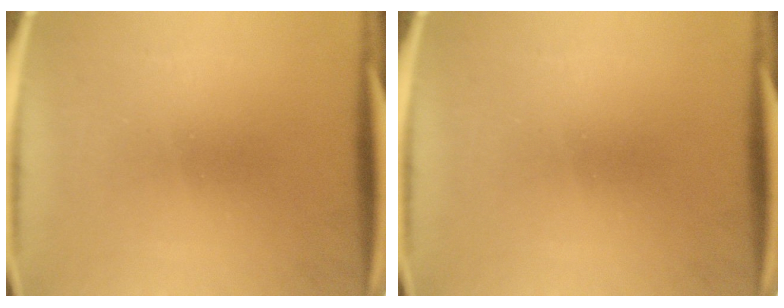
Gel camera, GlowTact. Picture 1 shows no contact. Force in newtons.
{"total": 0.0}